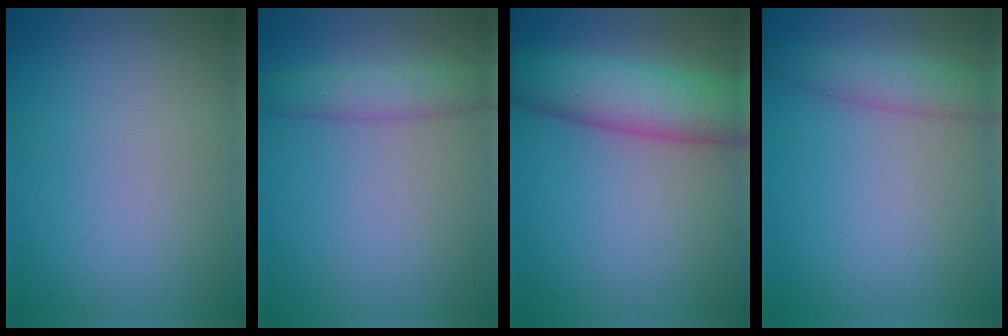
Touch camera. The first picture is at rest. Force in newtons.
{"total": 3.0, "press": 3.0, "slide": 0.2}
{"total": 7.7, "press": 7.6, "slide": 0.3}
{"total": 2.9, "press": 2.9, "slide": 0.1}